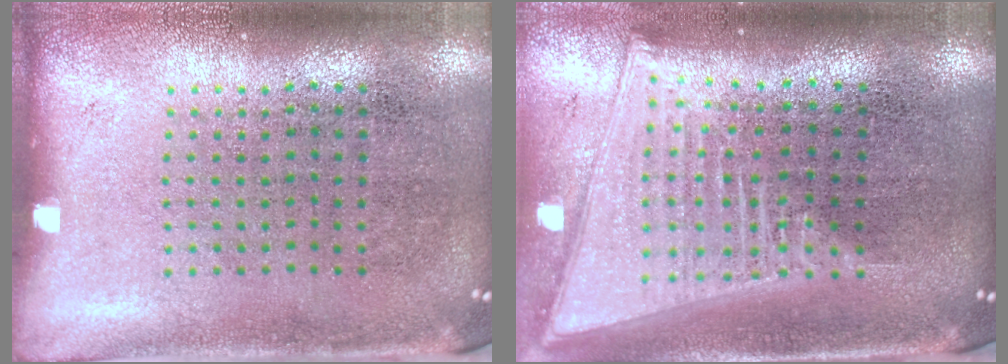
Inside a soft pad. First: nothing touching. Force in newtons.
{"total": 2.2, "press": 1.8, "slide": 1.2}